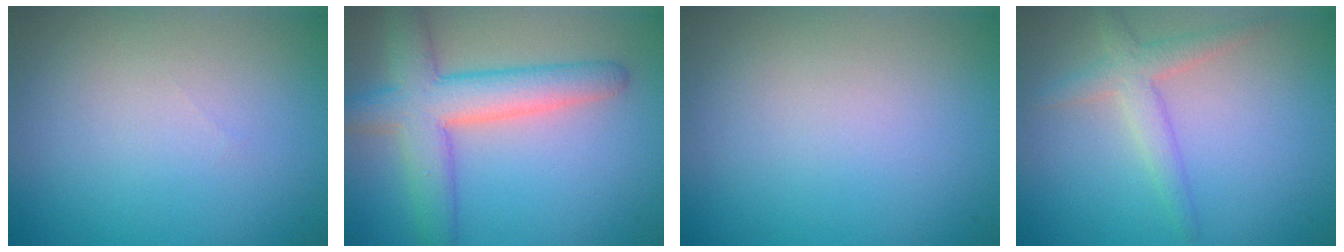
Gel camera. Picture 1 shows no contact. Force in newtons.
{"total": 6.8, "press": 6.8, "slide": 0.2}
{"total": 0.0}
{"total": 2.6, "press": 2.6, "slide": 0.2}